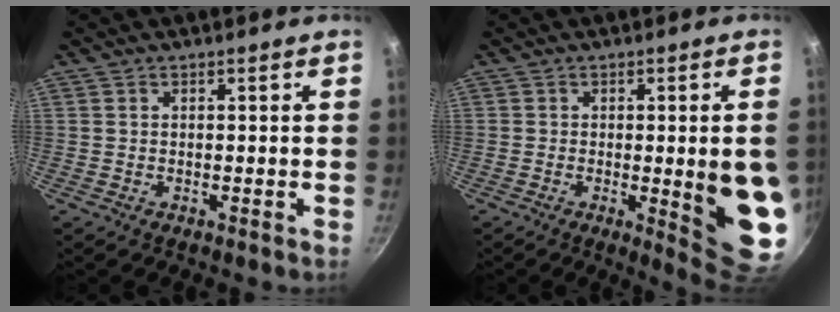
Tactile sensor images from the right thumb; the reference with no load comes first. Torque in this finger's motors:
{"motor_torque": [2.53, 2.48, 2.17, -0.29, 0.11]}